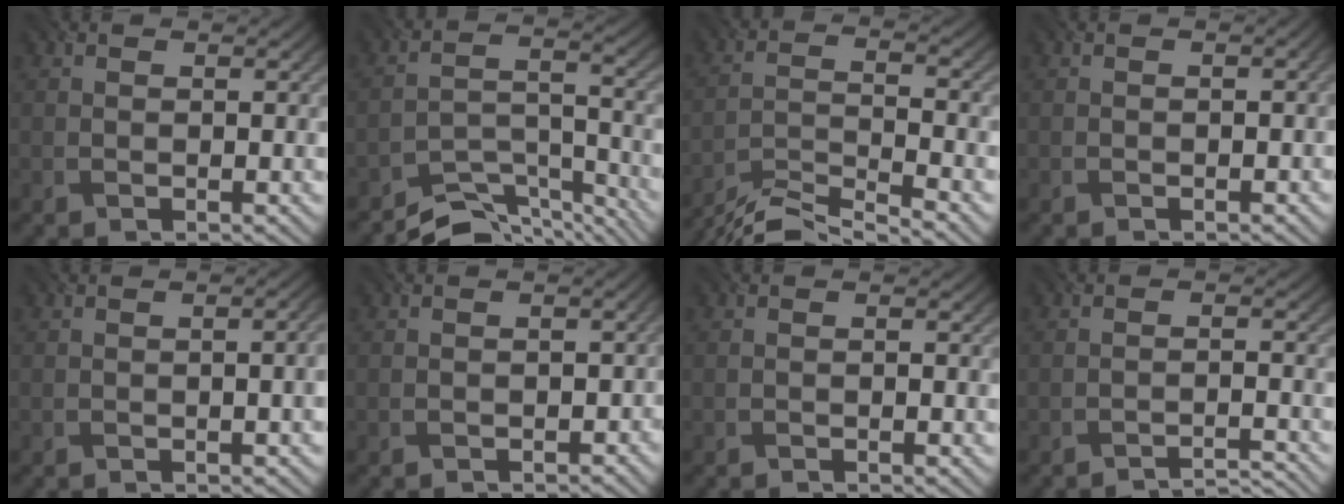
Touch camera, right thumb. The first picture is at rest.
{"total": 8.6, "force": [-7.9, 2.0, 2.7], "torque": [-0.042, 0.000, -0.142]}
{"total": 8.4, "force": [-7.3, 1.3, 3.9], "torque": [-0.068, -0.002, -0.140]}
{"total": 0.9, "force": [-0.6, 0.2, 0.7], "torque": [-0.010, -0.001, -0.009]}
{"total": 2.4, "force": [-0.5, 0.7, 2.3], "torque": [-0.026, 0.008, -0.011]}
{"total": 1.6, "force": [-1.3, 0.8, 0.7], "torque": [-0.007, 0.000, -0.017]}
{"total": 0.7, "force": [-0.6, 0.0, 0.4], "torque": [-0.006, 0.003, -0.012]}
{"total": 3.6, "force": [-3.2, 0.3, 1.5], "torque": [-0.020, 0.014, -0.053]}